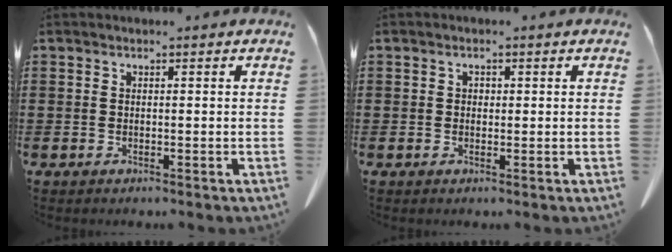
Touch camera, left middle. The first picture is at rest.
{"total": 0.8, "force": [0.3, 0.6, 0.4], "torque": [-0.010, 0.003, 0.006]}